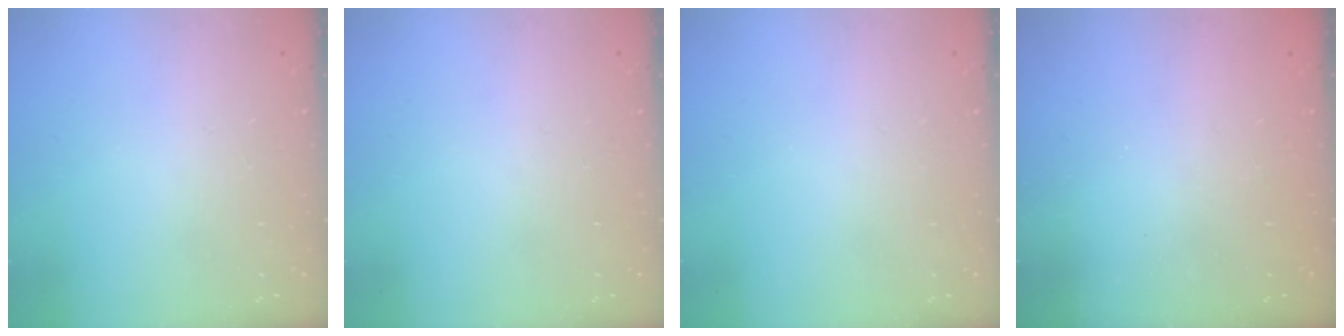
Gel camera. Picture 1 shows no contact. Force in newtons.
{"total": 0.0}
{"total": 0.0}
{"total": 2.4, "press": 2.3, "slide": 0.8}